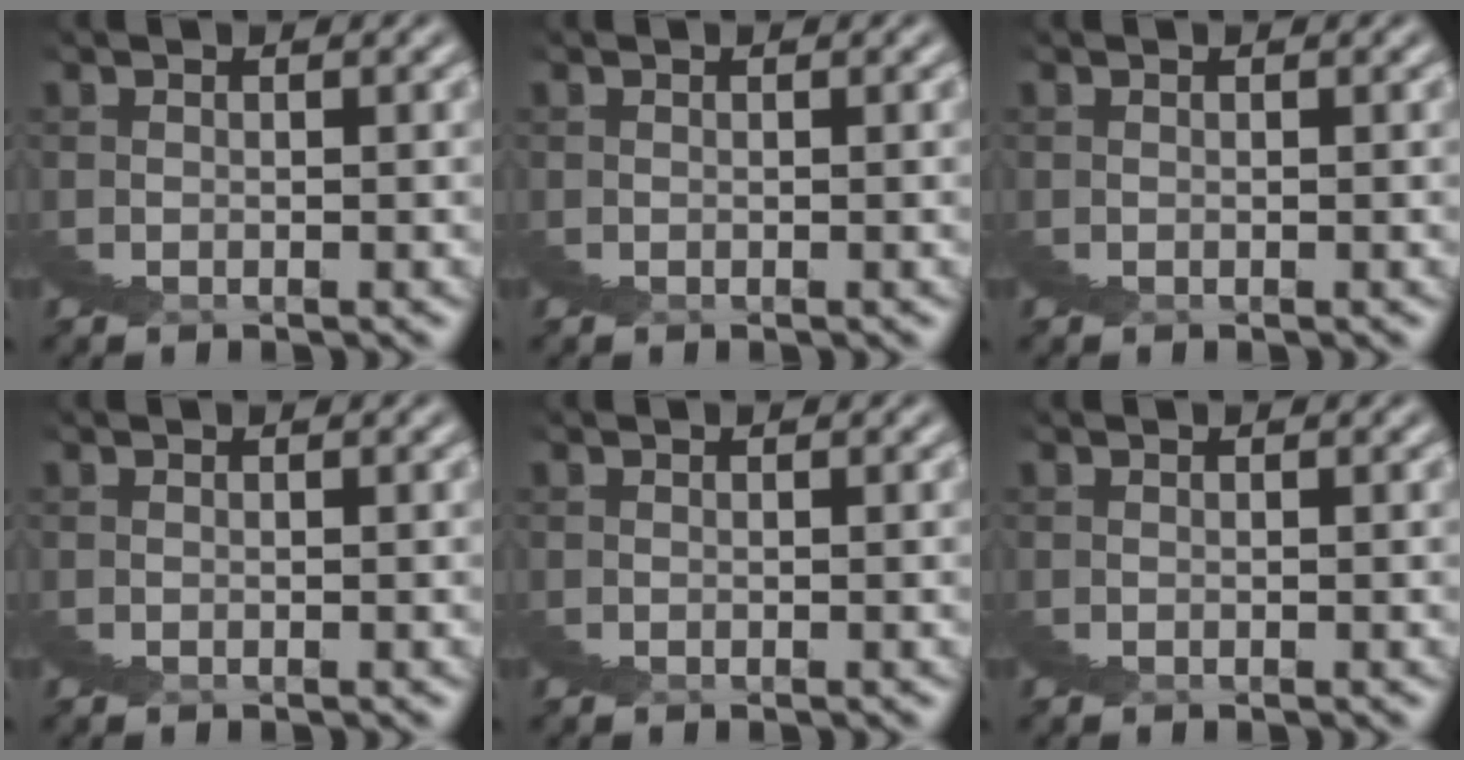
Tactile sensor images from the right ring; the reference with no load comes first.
{"total": 0.0}
{"total": 0.0}
{"total": 0.0}
{"total": 0.0}
{"total": 0.0}